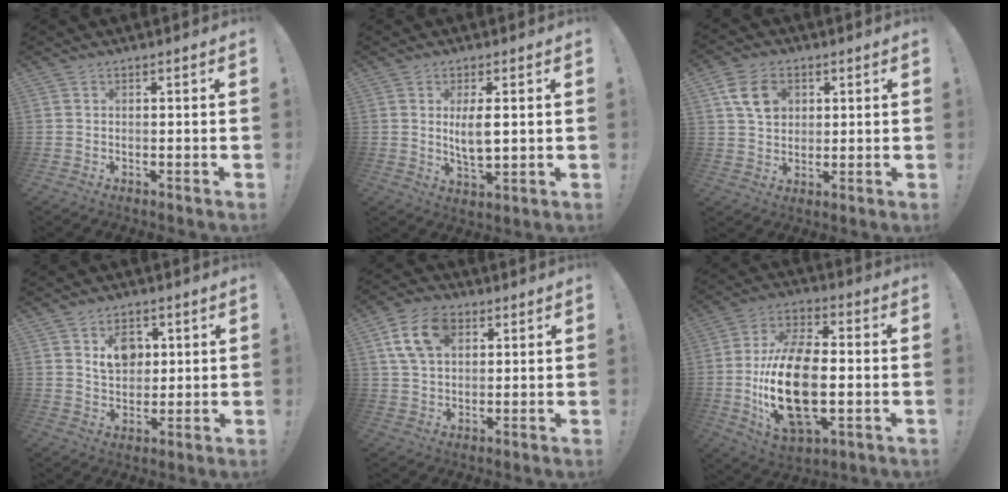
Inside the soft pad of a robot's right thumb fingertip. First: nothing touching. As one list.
[{"total": 6.4, "force": [1.3, 2.5, 5.8], "torque": [-0.097, -0.015, 0.013]}, {"total": 10.0, "force": [3.5, 7.4, 5.7], "torque": [-0.099, 0.003, 0.068]}, {"total": 8.1, "force": [3.1, 6.3, 4.0], "torque": [-0.052, -0.011, 0.056]}, {"total": 12.1, "force": [4.5, 7.9, 7.9], "torque": [-0.152, 0.004, 0.086]}, {"total": 22.4, "force": [-2.8, 12.3, 18.6], "torque": [-0.369, 0.004, -0.043]}]